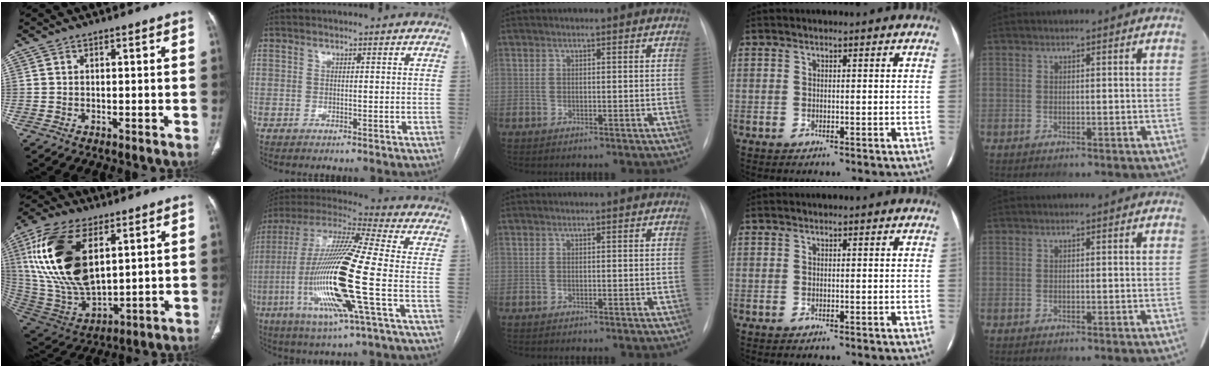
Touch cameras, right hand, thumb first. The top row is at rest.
{"thumb": {"total": 23.1, "force": [7.1, 11.9, 18.5], "torque": [-0.370, -0.029, 0.140]}, "index": {"total": 21.3, "force": [-4.8, 0.9, 20.8], "torque": [-0.446, -0.022, -0.097]}}